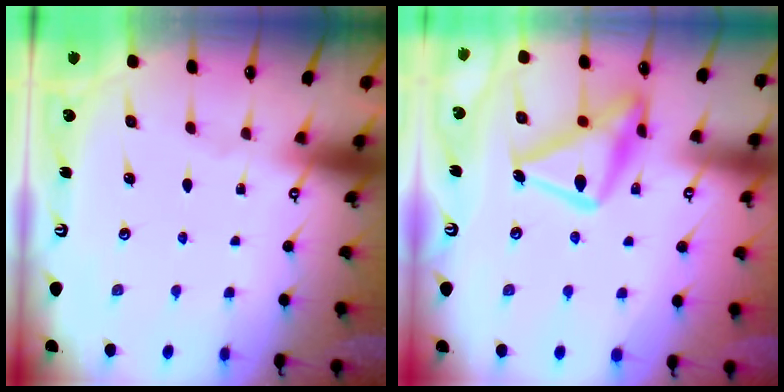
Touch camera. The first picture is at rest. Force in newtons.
{"total": 18.6, "press": 18.6, "slide": 1.3}